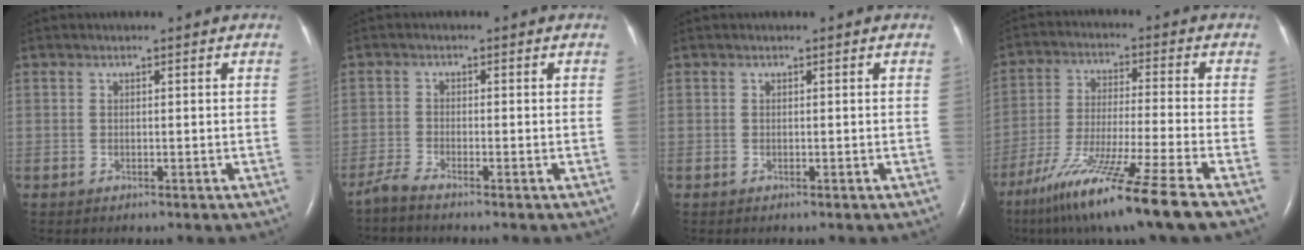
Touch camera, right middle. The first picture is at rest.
{"total": 2.3, "force": [-2.1, -0.4, 0.8], "torque": [-0.028, -0.008, -0.048]}
{"total": 0.0}
{"total": 15.3, "force": [-10.6, -2.1, 10.9], "torque": [-0.215, -0.061, -0.188]}